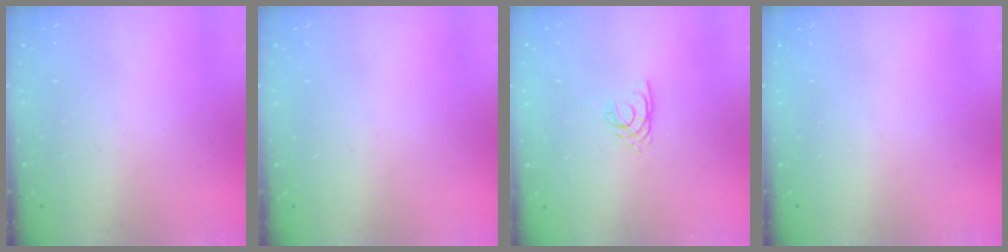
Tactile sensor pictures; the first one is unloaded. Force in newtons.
{"total": 0.0}
{"total": 2.1, "press": 2.1, "slide": 0.1}
{"total": 0.0}